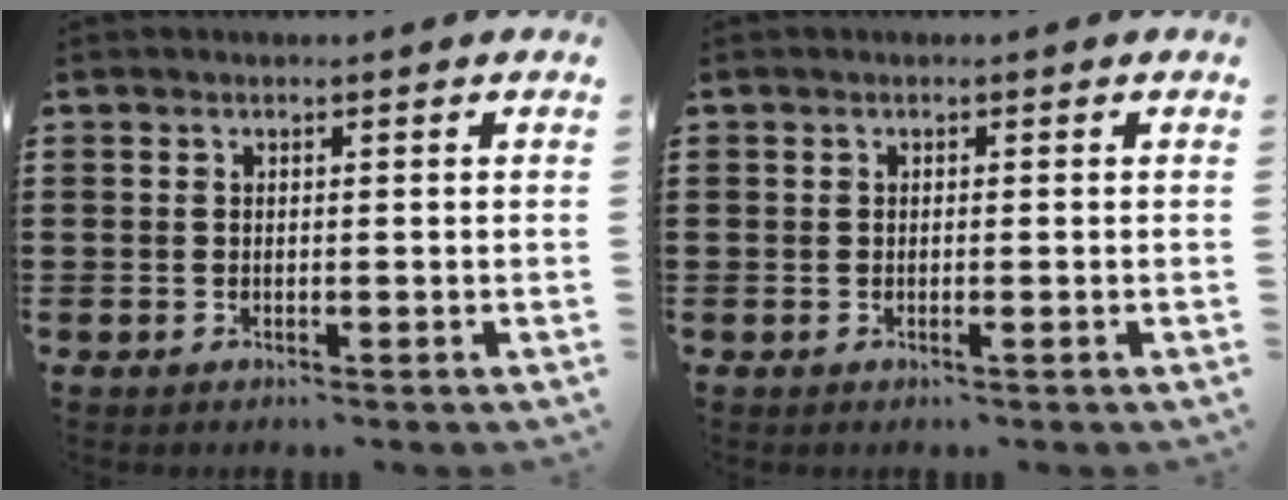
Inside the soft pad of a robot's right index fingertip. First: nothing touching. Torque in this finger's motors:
{"motor_torque": [0.26, 0.22, 0.00, 0.01]}